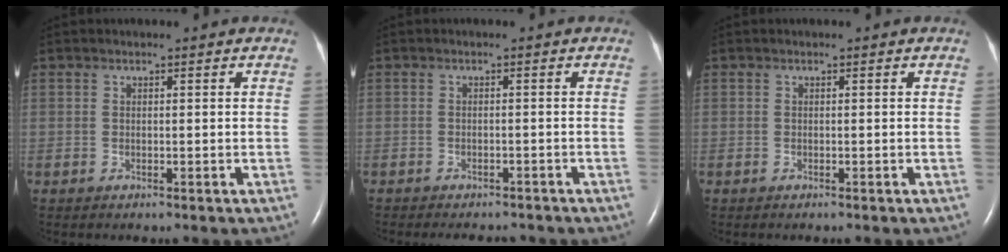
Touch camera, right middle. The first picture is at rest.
{"total": 6.4, "force": [-5.6, 2.0, 2.2], "torque": [-0.028, -0.003, -0.066]}
{"total": 0.0}